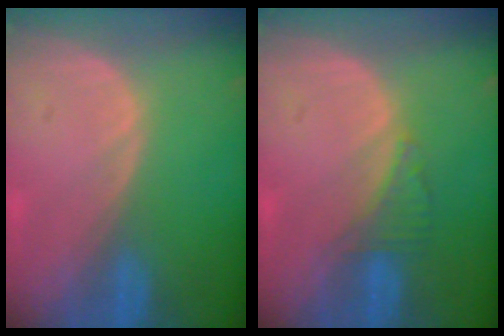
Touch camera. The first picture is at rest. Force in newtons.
{"total": 2.5, "press": 2.5, "slide": 0.2}